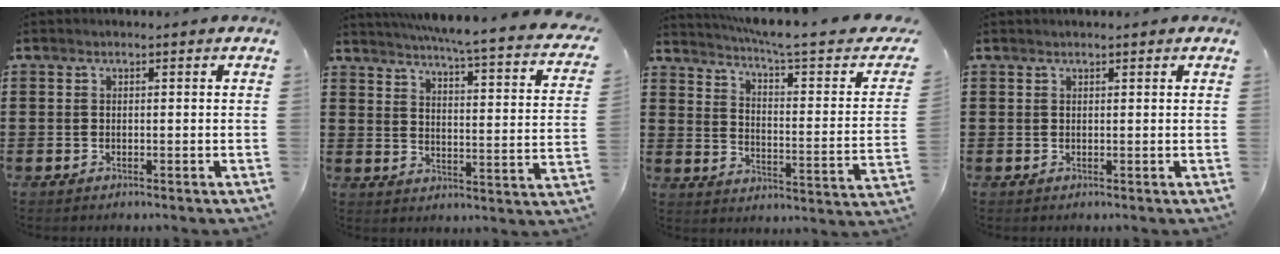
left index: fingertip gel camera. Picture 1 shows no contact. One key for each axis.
{"total": 4.7, "fx": 3.9, "fy": -0.9, "fz": 2.4, "tx": -0.059, "ty": -0.044, "tz": 0.054}
{"total": 5.8, "fx": 4.3, "fy": -0.4, "fz": 3.9, "tx": -0.087, "ty": -0.037, "tz": 0.064}
{"total": 0.7, "fx": 0.5, "fy": 0.1, "fz": 0.4, "tx": -0.008, "ty": 0.000, "tz": 0.011}